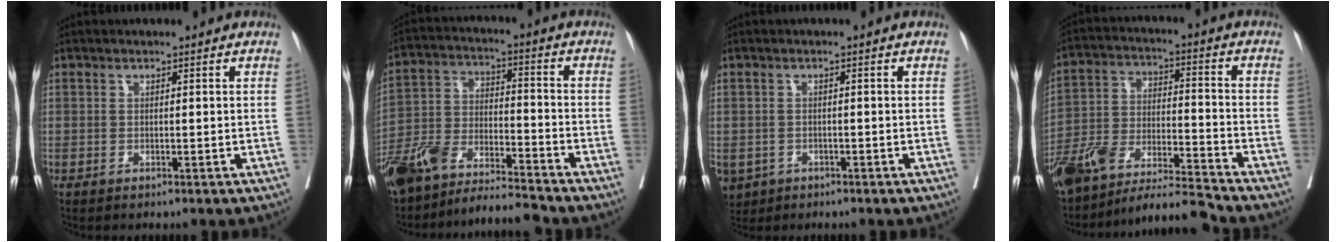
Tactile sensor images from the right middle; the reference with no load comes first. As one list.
[{"total": 12.1, "force": [-11.2, 0.9, 4.4], "torque": [-0.090, 0.012, -0.214]}, {"total": 5.7, "force": [-2.9, 4.5, 1.7], "torque": [-0.040, -0.001, -0.042]}, {"total": 13.8, "force": [-12.6, -0.3, 5.7], "torque": [-0.111, 0.014, -0.231]}]